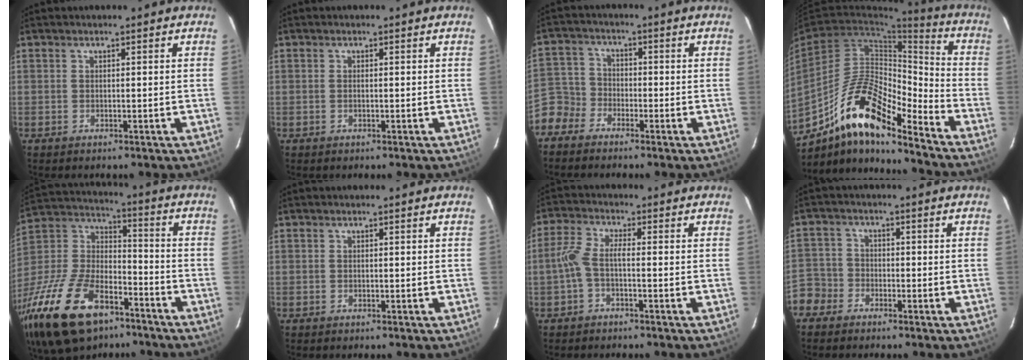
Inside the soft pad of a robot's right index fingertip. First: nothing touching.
{"total": 0.6, "force": [0.0, 0.0, 0.6], "torque": [-0.012, 0.001, -0.002]}
{"total": 5.7, "force": [-4.0, 4.0, 0.4], "torque": [-0.013, 0.018, -0.094]}
{"total": 17.5, "force": [-12.5, 4.5, 11.4], "torque": [-0.197, 0.003, -0.232]}
{"total": 30.9, "force": [-18.3, 15.9, 19.1], "torque": [-0.420, -0.016, -0.307]}
{"total": 0.0}
{"total": 4.1, "force": [-1.4, 1.0, 3.7], "torque": [-0.089, 0.010, -0.030]}
{"total": 5.4, "force": [-3.5, 4.1, 0.3], "torque": [-0.010, 0.022, -0.080]}